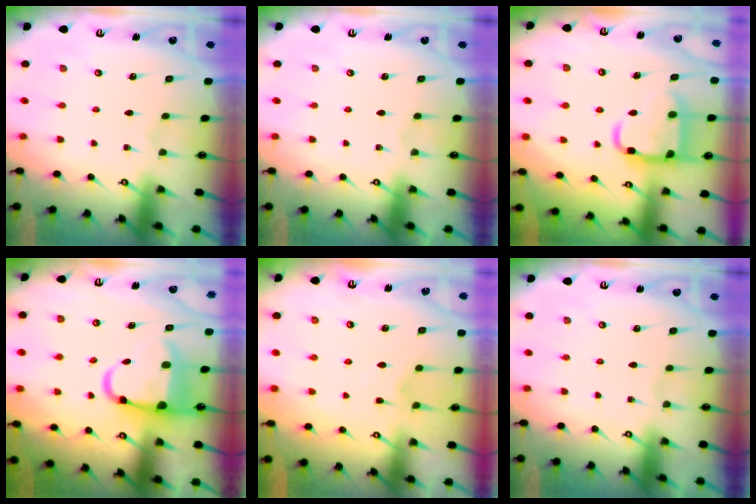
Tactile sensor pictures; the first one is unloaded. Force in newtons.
{"total": 0.0}
{"total": 15.5, "press": 15.4, "slide": 1.5}
{"total": 8.5, "press": 8.2, "slide": 2.0}
{"total": 2.8, "press": 2.8, "slide": 0.5}
{"total": 0.0}